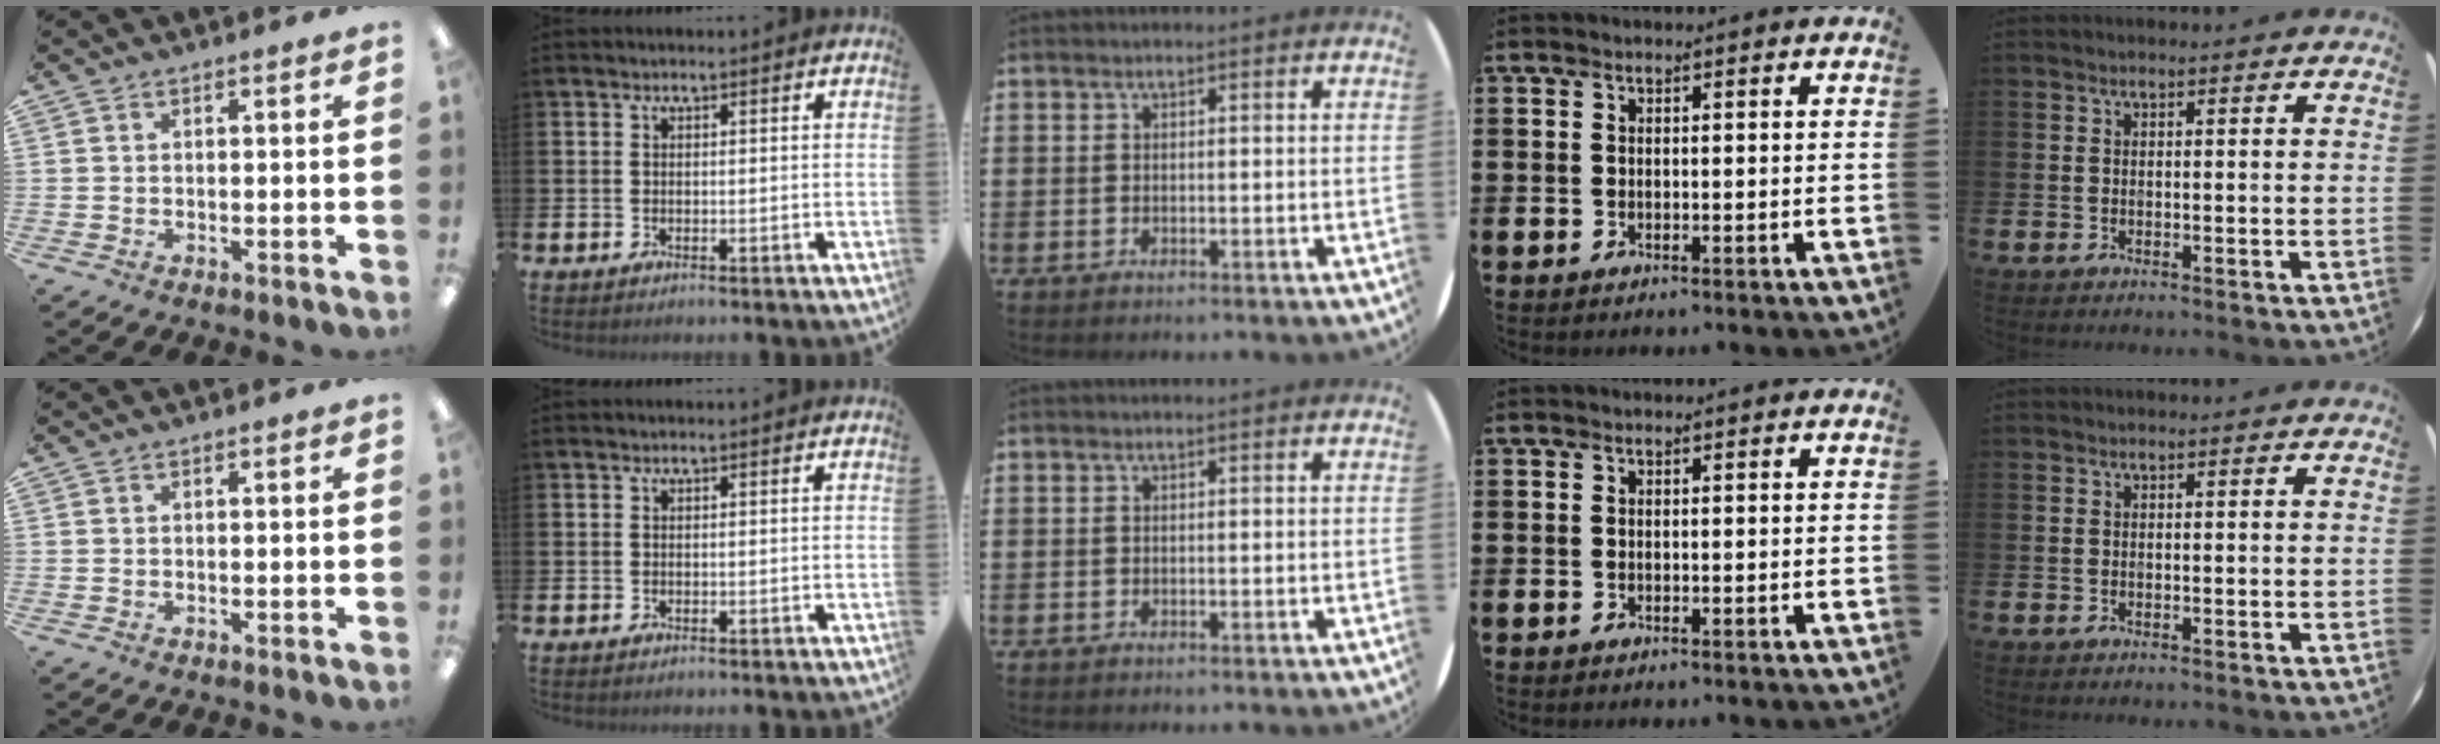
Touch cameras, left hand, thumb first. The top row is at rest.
{}